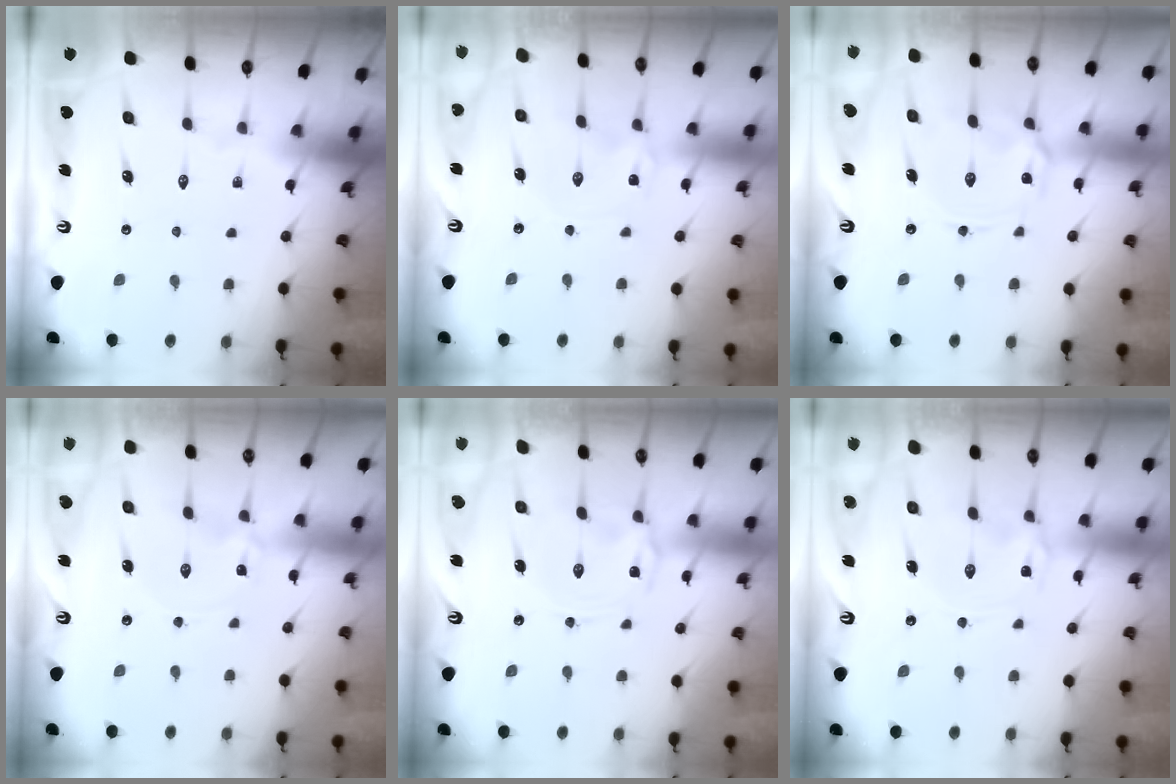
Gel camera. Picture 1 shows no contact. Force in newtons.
{"total": 1.2, "press": 1.2, "slide": 0.3}
{"total": 5.5, "press": 5.5, "slide": 0.5}
{"total": 0.0}
{"total": 1.4, "press": 1.3, "slide": 0.5}
{"total": 1.0, "press": 1.0, "slide": 0.1}